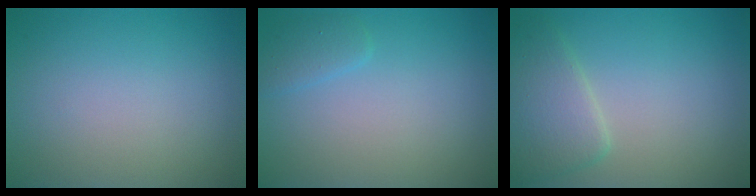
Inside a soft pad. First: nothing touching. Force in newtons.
{"total": 1.3, "press": 1.3, "slide": 0.2}
{"total": 3.5, "press": 3.5, "slide": 0.1}